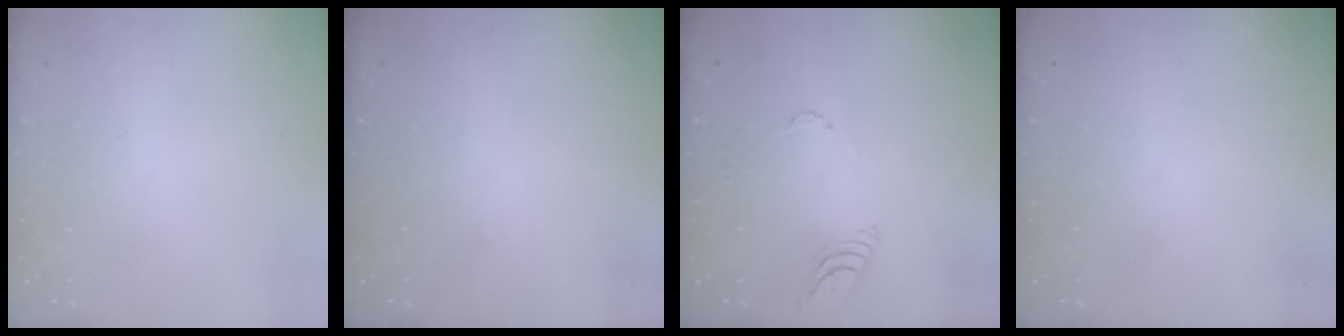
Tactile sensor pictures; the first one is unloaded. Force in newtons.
{"total": 0.0}
{"total": 7.2, "press": 7.2, "slide": 0.6}
{"total": 0.0}